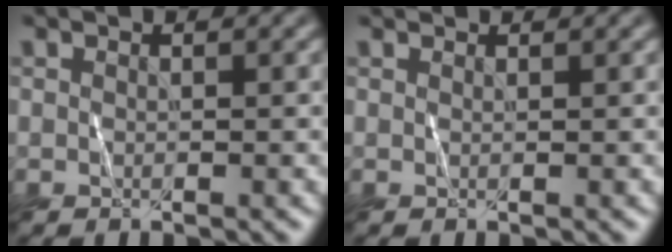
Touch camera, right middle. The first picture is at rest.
{"total": 2.0, "force": [1.8, 0.5, 0.7], "torque": [-0.014, 0.010, 0.020]}